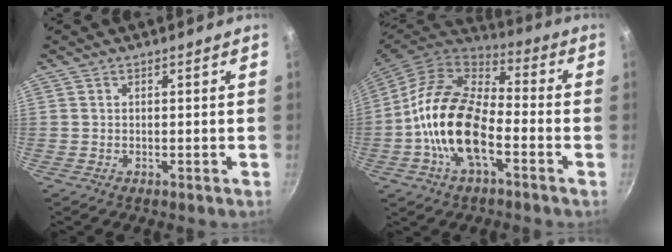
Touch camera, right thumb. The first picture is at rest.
{"total": 17.9, "force": [-4.6, 9.4, 14.5], "torque": [-0.259, 0.035, -0.101]}